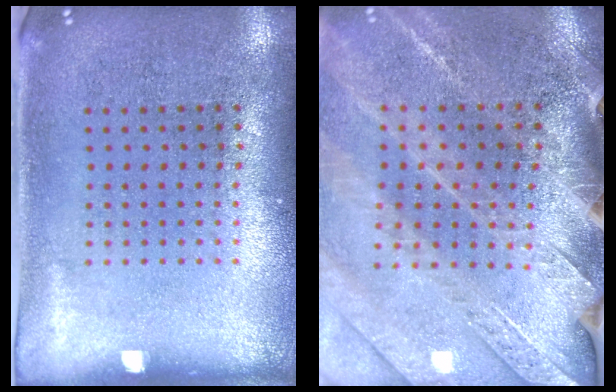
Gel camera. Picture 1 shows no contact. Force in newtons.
{"total": 2.9, "press": 2.9, "slide": 0.4}